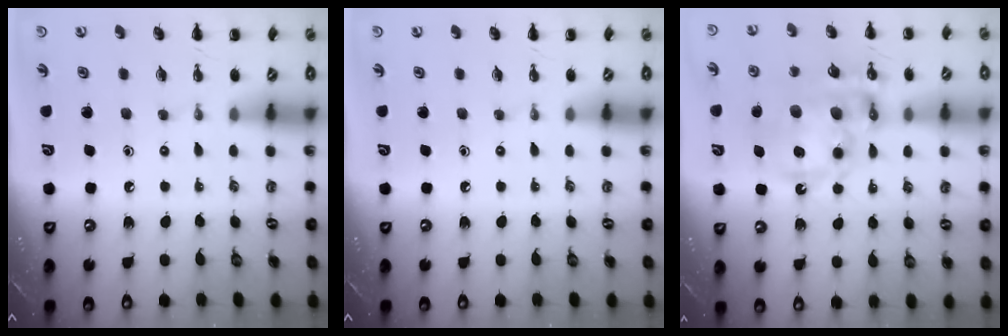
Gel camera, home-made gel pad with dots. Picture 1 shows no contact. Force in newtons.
{"total": 0.0}
{"total": 16.9, "press": 16.4, "slide": 4.0}